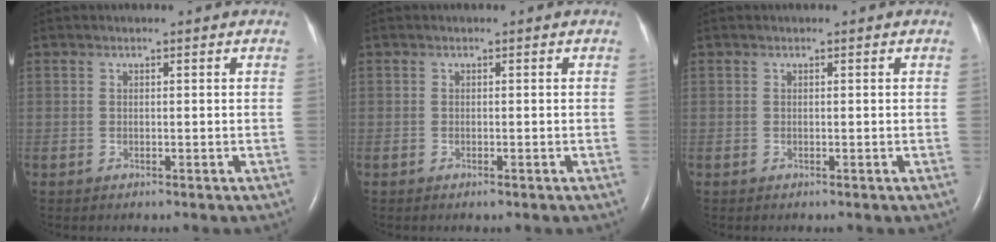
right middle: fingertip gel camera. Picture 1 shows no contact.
{"total": 0.5, "force": [-0.3, 0.1, 0.4], "torque": [-0.009, -0.002, -0.004]}
{"total": 0.0}